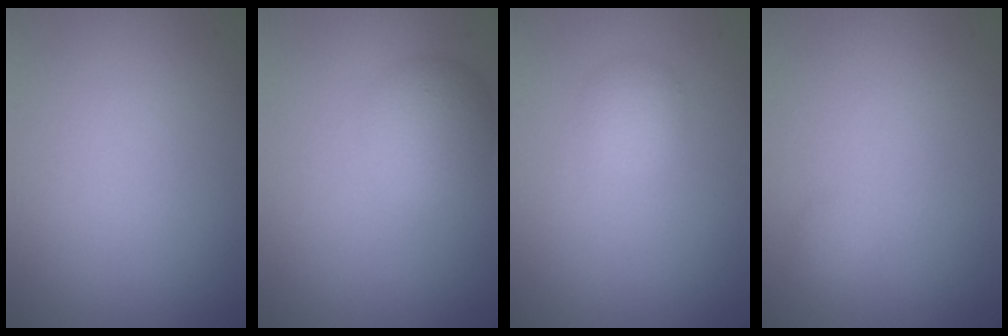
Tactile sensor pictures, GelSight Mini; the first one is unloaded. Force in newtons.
{"total": 3.5, "press": 3.5, "slide": 0.1}
{"total": 1.7, "press": 1.7, "slide": 0.1}
{"total": 0.6, "press": 0.6, "slide": 0.0}